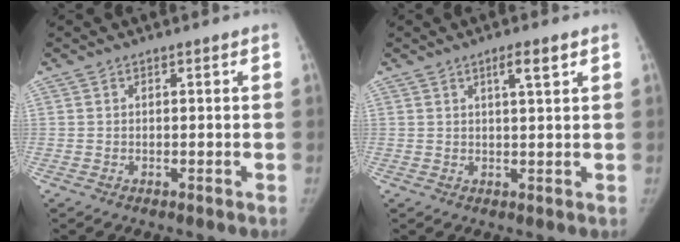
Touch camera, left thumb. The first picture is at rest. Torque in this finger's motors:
{"motor_torque": [-0.03, -0.38, 0.59, -0.64, 0.08]}